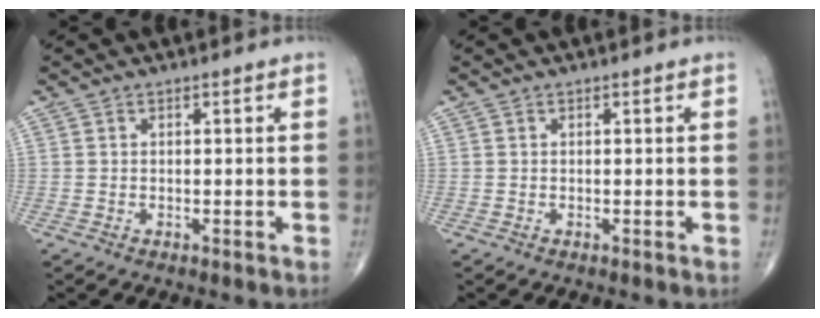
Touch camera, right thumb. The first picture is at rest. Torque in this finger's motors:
{"motor_torque": [0.00, 0.00, 0.01, 0.01, 0.00]}